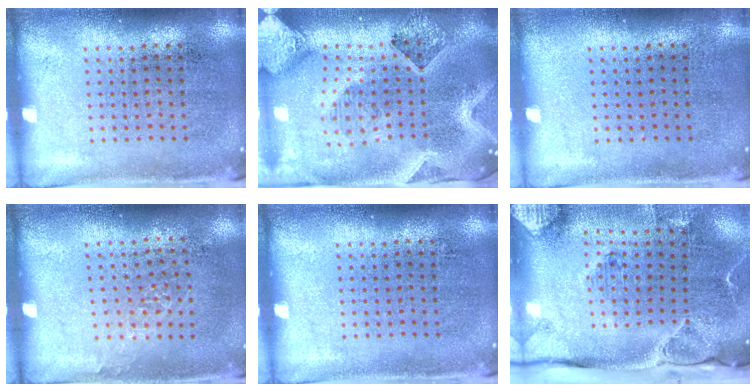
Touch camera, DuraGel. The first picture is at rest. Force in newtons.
{"total": 4.2, "press": 3.2, "slide": 2.6}
{"total": 0.0}
{"total": 0.8, "press": 0.7, "slide": 0.4}
{"total": 0.0}
{"total": 3.0, "press": 2.3, "slide": 1.9}